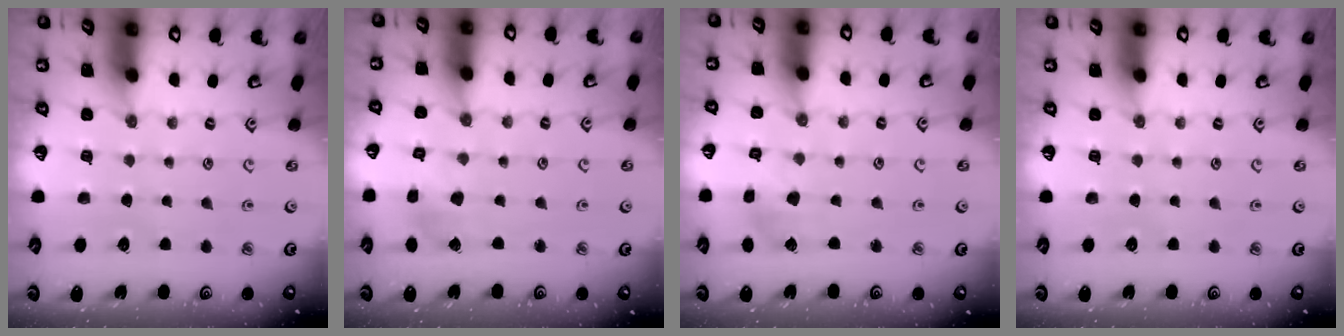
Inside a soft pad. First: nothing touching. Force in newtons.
{"total": 2.3, "press": 2.3, "slide": 0.3}
{"total": 2.0, "press": 2.0, "slide": 0.3}
{"total": 0.0}